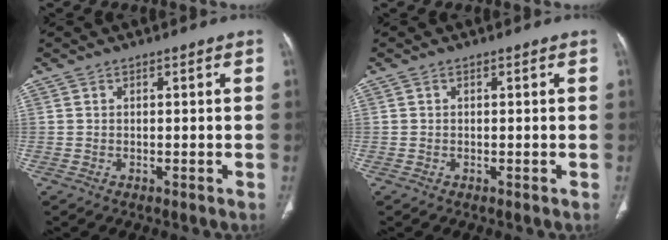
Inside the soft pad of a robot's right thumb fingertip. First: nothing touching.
{"total": 0.0}